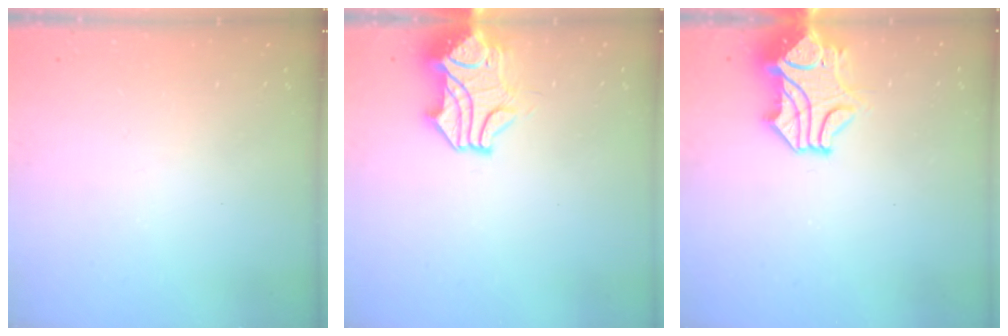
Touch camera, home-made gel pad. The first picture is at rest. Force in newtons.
{"total": 6.3, "press": 6.2, "slide": 0.9}
{"total": 2.9, "press": 2.8, "slide": 0.9}